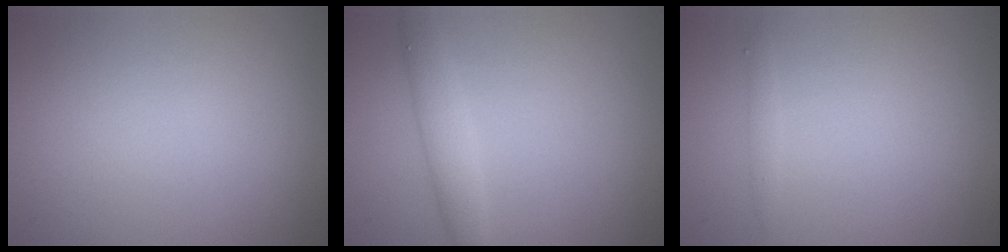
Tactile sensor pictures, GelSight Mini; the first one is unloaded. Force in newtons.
{"total": 2.4, "press": 2.4, "slide": 0.1}
{"total": 0.6, "press": 0.6, "slide": 0.0}